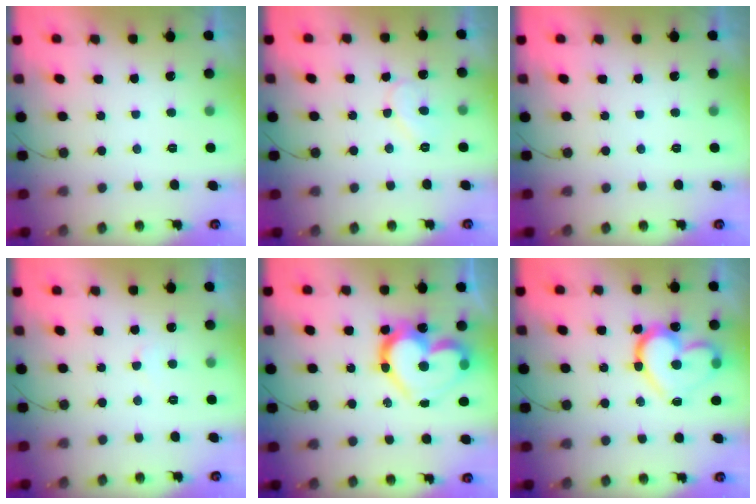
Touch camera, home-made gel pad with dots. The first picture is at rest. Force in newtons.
{"total": 8.0, "press": 8.0, "slide": 0.5}
{"total": 0.0}
{"total": 2.4, "press": 2.4, "slide": 0.2}
{"total": 20.0, "press": 19.9, "slide": 2.0}
{"total": 17.9, "press": 17.9, "slide": 1.4}